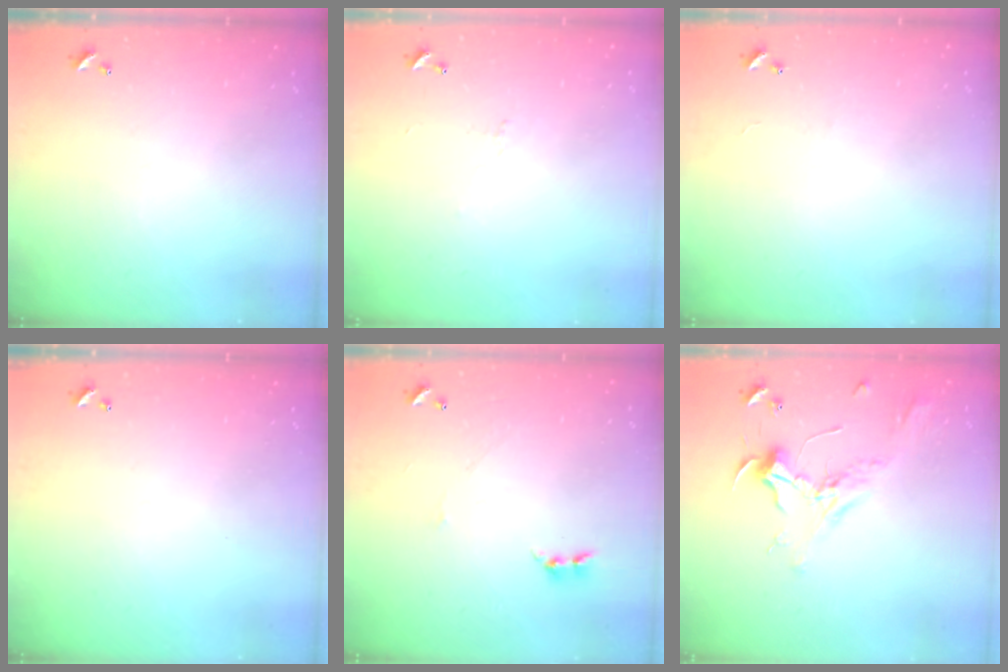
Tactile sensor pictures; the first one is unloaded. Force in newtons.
{"total": 0.6, "press": 0.4, "slide": 0.5}
{"total": 2.4, "press": 2.4, "slide": 0.3}
{"total": 0.0}
{"total": 0.9, "press": 0.8, "slide": 0.4}
{"total": 2.3, "press": 2.2, "slide": 0.7}